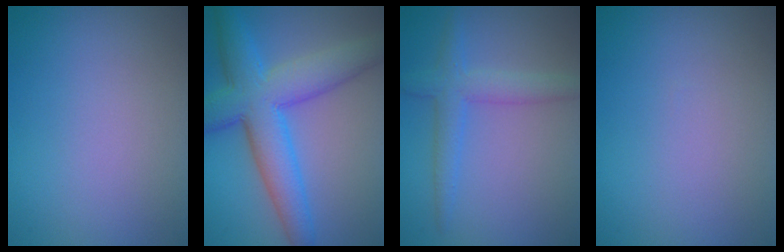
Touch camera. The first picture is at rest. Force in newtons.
{"total": 8.3, "press": 8.3, "slide": 0.2}
{"total": 3.2, "press": 3.2, "slide": 0.1}
{"total": 0.0}